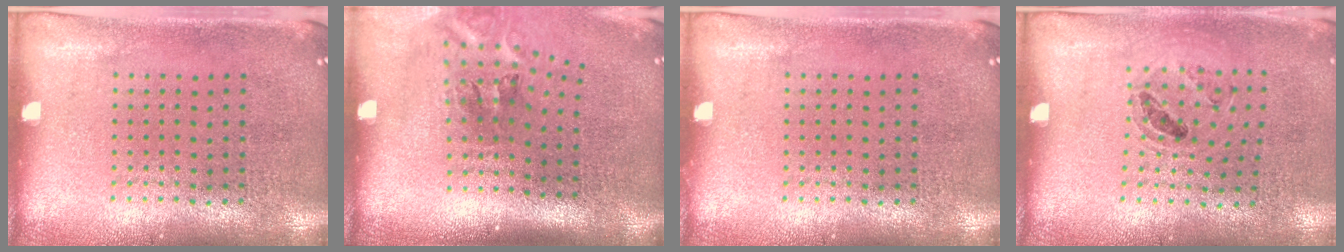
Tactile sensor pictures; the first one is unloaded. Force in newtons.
{"total": 2.3, "press": 1.3, "slide": 1.8}
{"total": 0.0}
{"total": 0.9, "press": 0.9, "slide": 0.2}